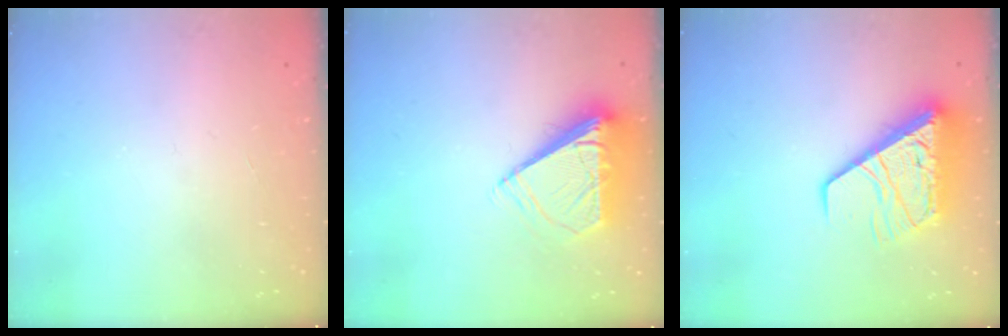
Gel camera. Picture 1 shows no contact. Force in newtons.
{"total": 8.5, "press": 8.4, "slide": 1.2}
{"total": 13.3, "press": 13.2, "slide": 1.2}